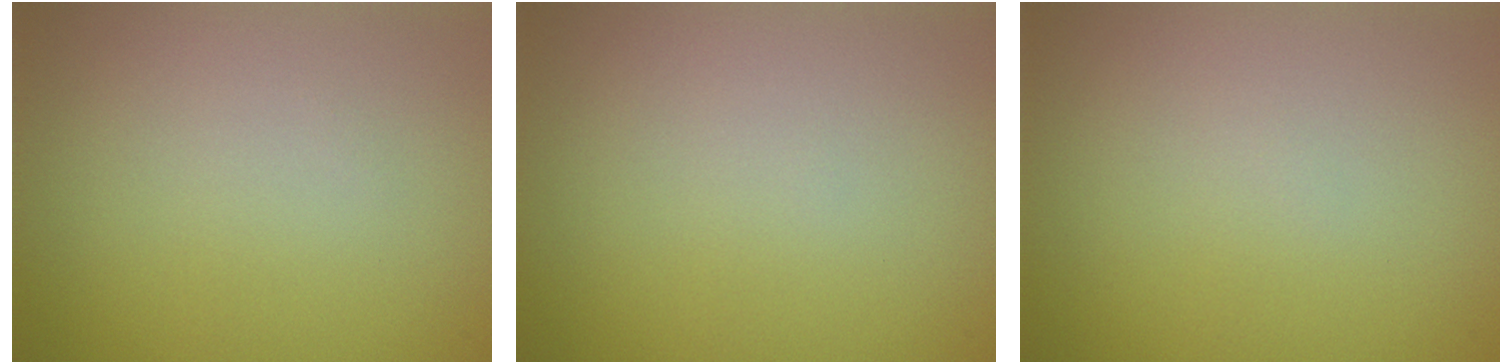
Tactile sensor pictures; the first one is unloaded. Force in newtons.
{"total": 0.0}
{"total": 0.0}